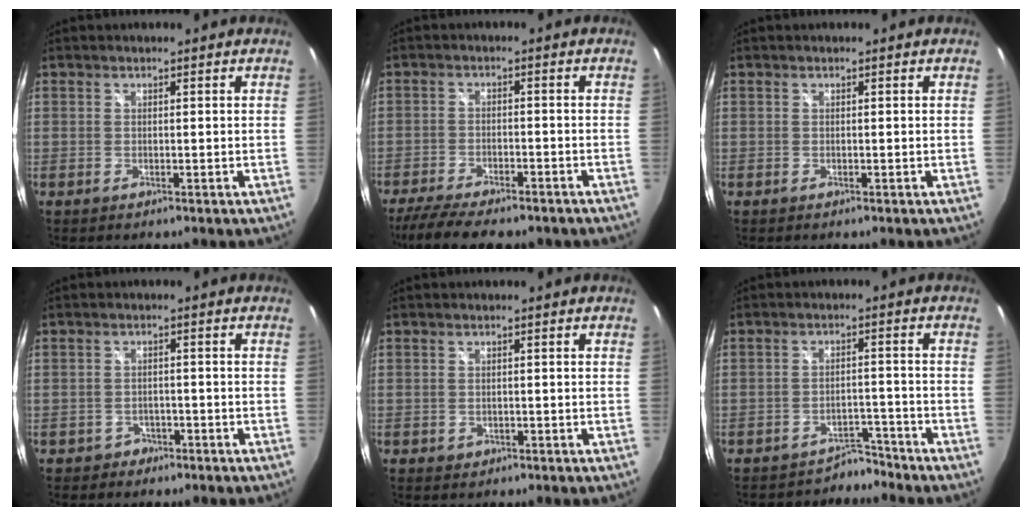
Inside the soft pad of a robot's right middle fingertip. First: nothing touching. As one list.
[{"total": 13.5, "force": [-10.9, 3.8, 7.1], "torque": [-0.148, -0.034, -0.165]}, {"total": 0.0}, {"total": 2.8, "force": [-1.8, 2.2, 0.2], "torque": [-0.008, 0.011, -0.024]}, {"total": 1.2, "force": [-0.4, 1.0, 0.4], "torque": [-0.006, -0.001, -0.003]}, {"total": 4.5, "force": [-4.3, 1.5, -0.6], "torque": [0.014, 0.018, -0.064]}]